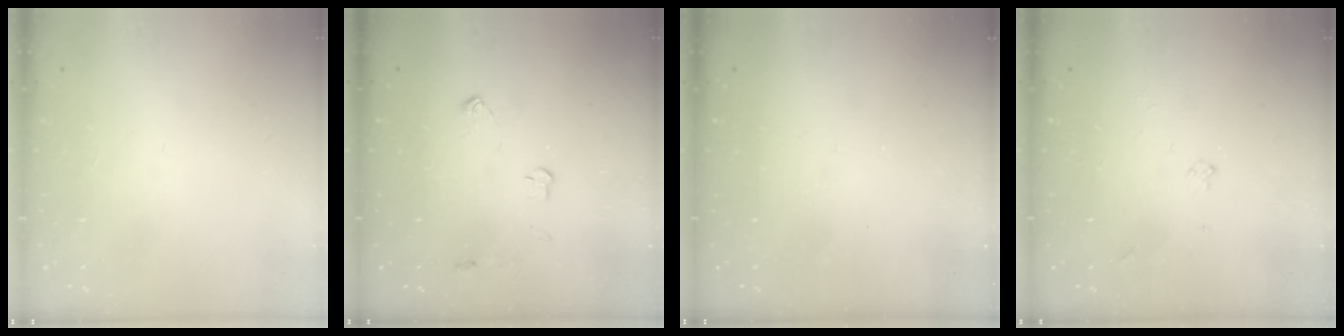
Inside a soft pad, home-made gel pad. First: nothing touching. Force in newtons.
{"total": 4.6, "press": 4.5, "slide": 0.7}
{"total": 0.0}
{"total": 3.9, "press": 3.9, "slide": 0.2}